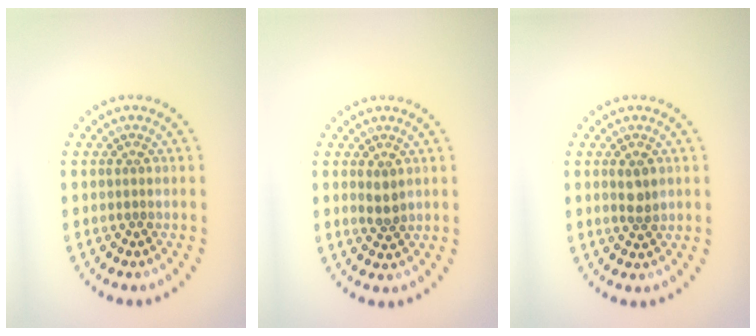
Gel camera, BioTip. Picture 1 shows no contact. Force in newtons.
{"total": 1.3, "press": 1.3, "slide": 0.3}
{"total": 1.7, "press": 1.7, "slide": 0.3}